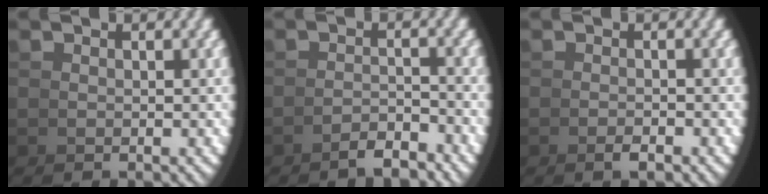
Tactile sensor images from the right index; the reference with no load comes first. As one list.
[{"total": 2.7, "force": [-2.6, -0.6, 0.7], "torque": [0.012, 0.009, -0.049]}, {"total": 1.1, "force": [-0.9, -0.6, 0.3], "torque": [0.006, 0.005, -0.017]}]